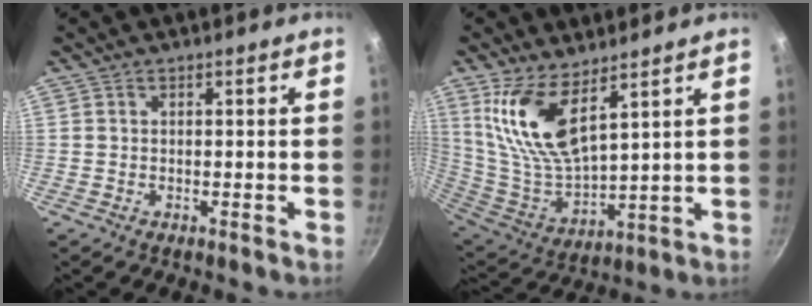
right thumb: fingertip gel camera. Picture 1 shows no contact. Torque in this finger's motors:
{"motor_torque": [2.24, 2.32, 1.69, -0.03, 0.51]}